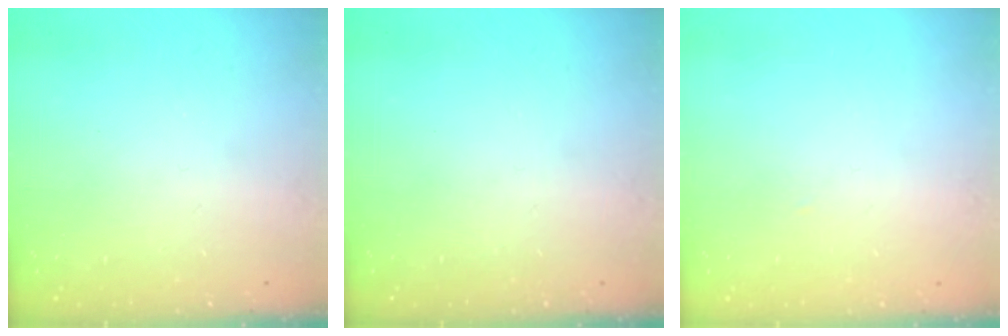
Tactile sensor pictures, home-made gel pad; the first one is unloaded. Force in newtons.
{"total": 0.0}
{"total": 1.1, "press": 1.1, "slide": 0.1}